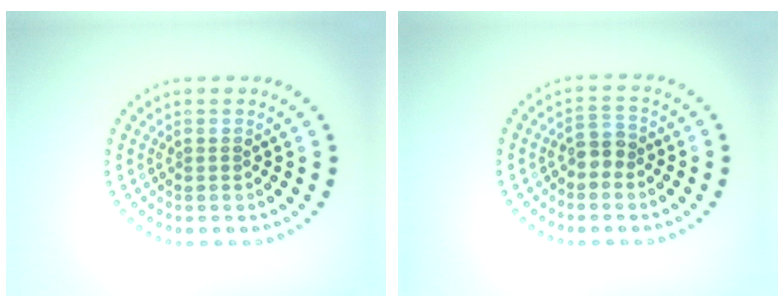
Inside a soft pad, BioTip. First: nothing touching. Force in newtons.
{"total": 1.8, "press": 1.6, "slide": 0.8}